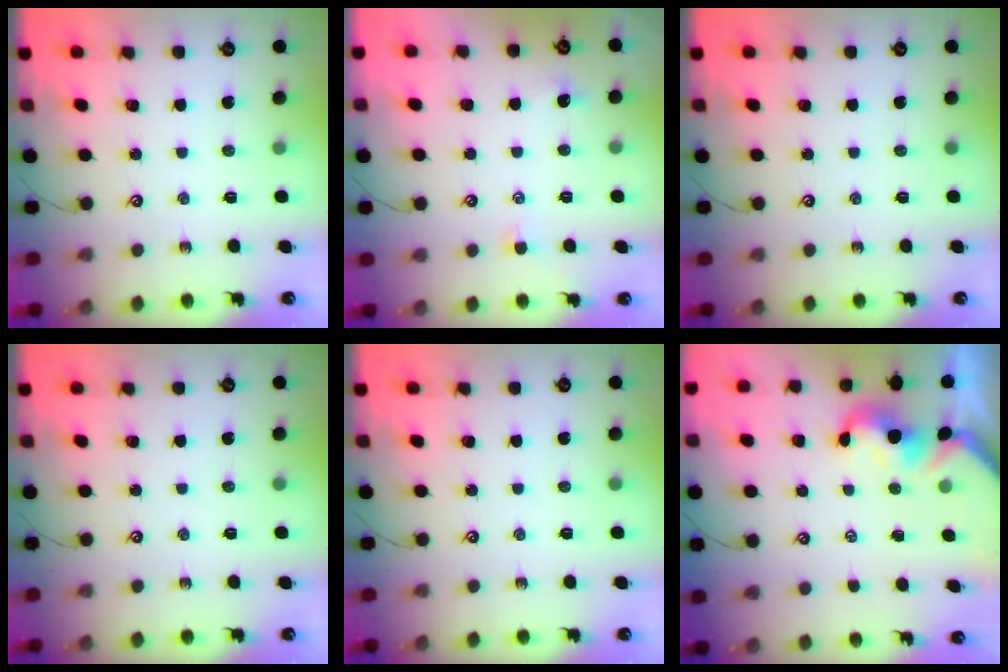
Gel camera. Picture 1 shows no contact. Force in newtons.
{"total": 0.8, "press": 0.5, "slide": 0.7}
{"total": 0.0}
{"total": 0.0}
{"total": 0.0}
{"total": 0.0}